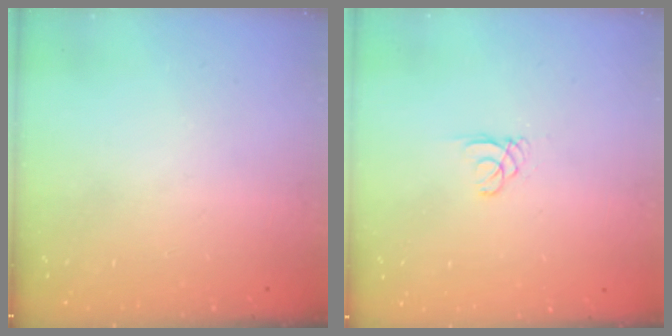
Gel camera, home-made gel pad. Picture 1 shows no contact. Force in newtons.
{"total": 0.6, "press": 0.6, "slide": 0.1}